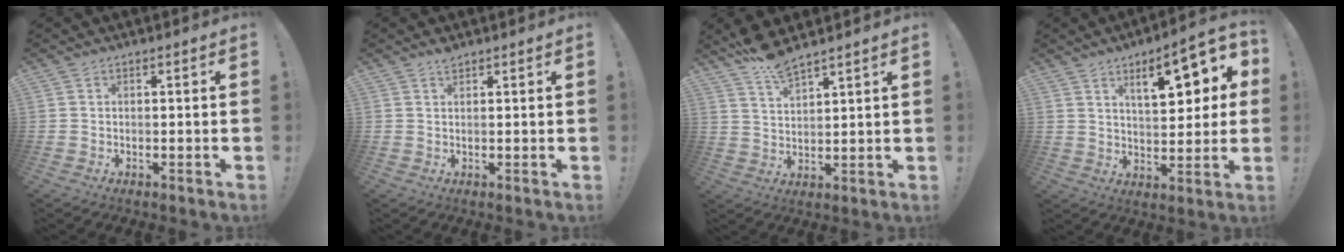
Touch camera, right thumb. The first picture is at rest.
{"total": 1.5, "force": [1.4, 0.2, 0.5], "torque": [-0.004, -0.008, 0.024]}
{"total": 7.0, "force": [6.0, 1.2, 3.4], "torque": [-0.074, -0.032, 0.110]}
{"total": 14.9, "force": [6.8, 5.1, 12.2], "torque": [-0.171, -0.030, 0.104]}